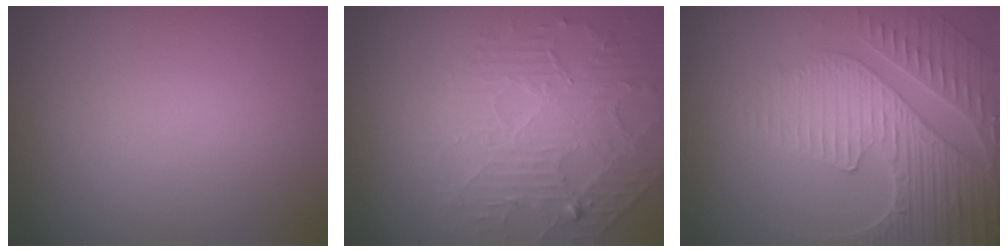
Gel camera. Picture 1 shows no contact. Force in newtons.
{"total": 4.6, "press": 3.5, "slide": 3.0}
{"total": 5.3, "press": 4.8, "slide": 2.3}